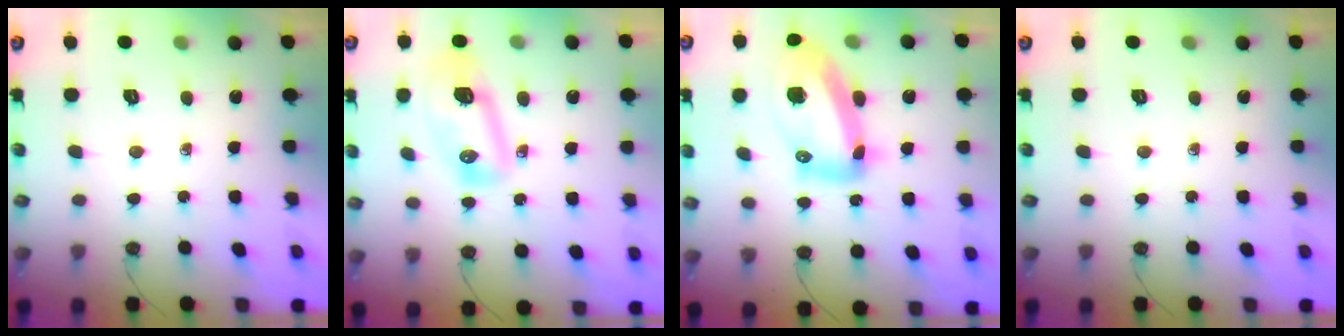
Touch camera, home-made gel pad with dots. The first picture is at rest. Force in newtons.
{"total": 15.6, "press": 12.0, "slide": 10.0}
{"total": 16.0, "press": 15.9, "slide": 1.8}
{"total": 0.0}